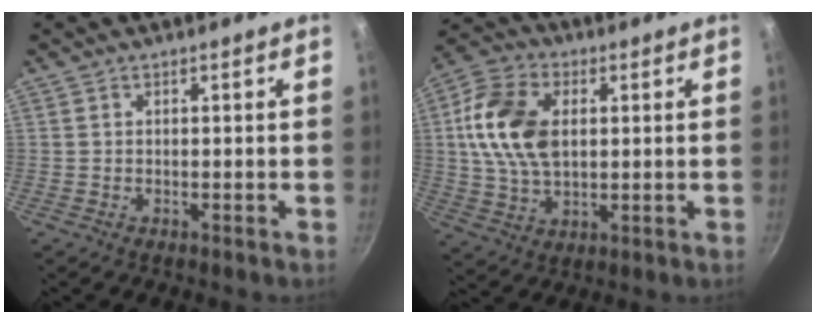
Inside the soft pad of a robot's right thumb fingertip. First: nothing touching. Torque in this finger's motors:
{"motor_torque": [1.60, 2.14, 1.28, -0.13, 0.35]}